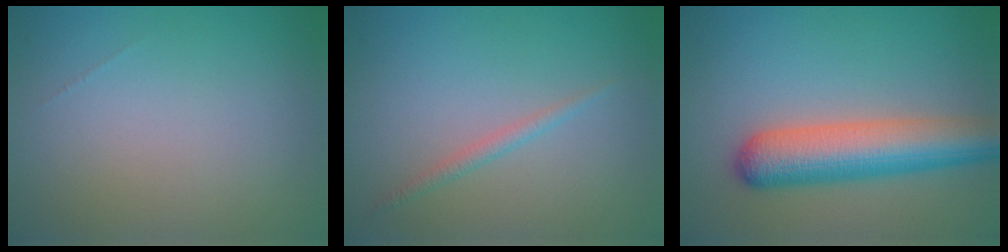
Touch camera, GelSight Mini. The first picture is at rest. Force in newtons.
{"total": 1.1, "press": 1.1, "slide": 0.1}
{"total": 7.2, "press": 7.2, "slide": 0.3}